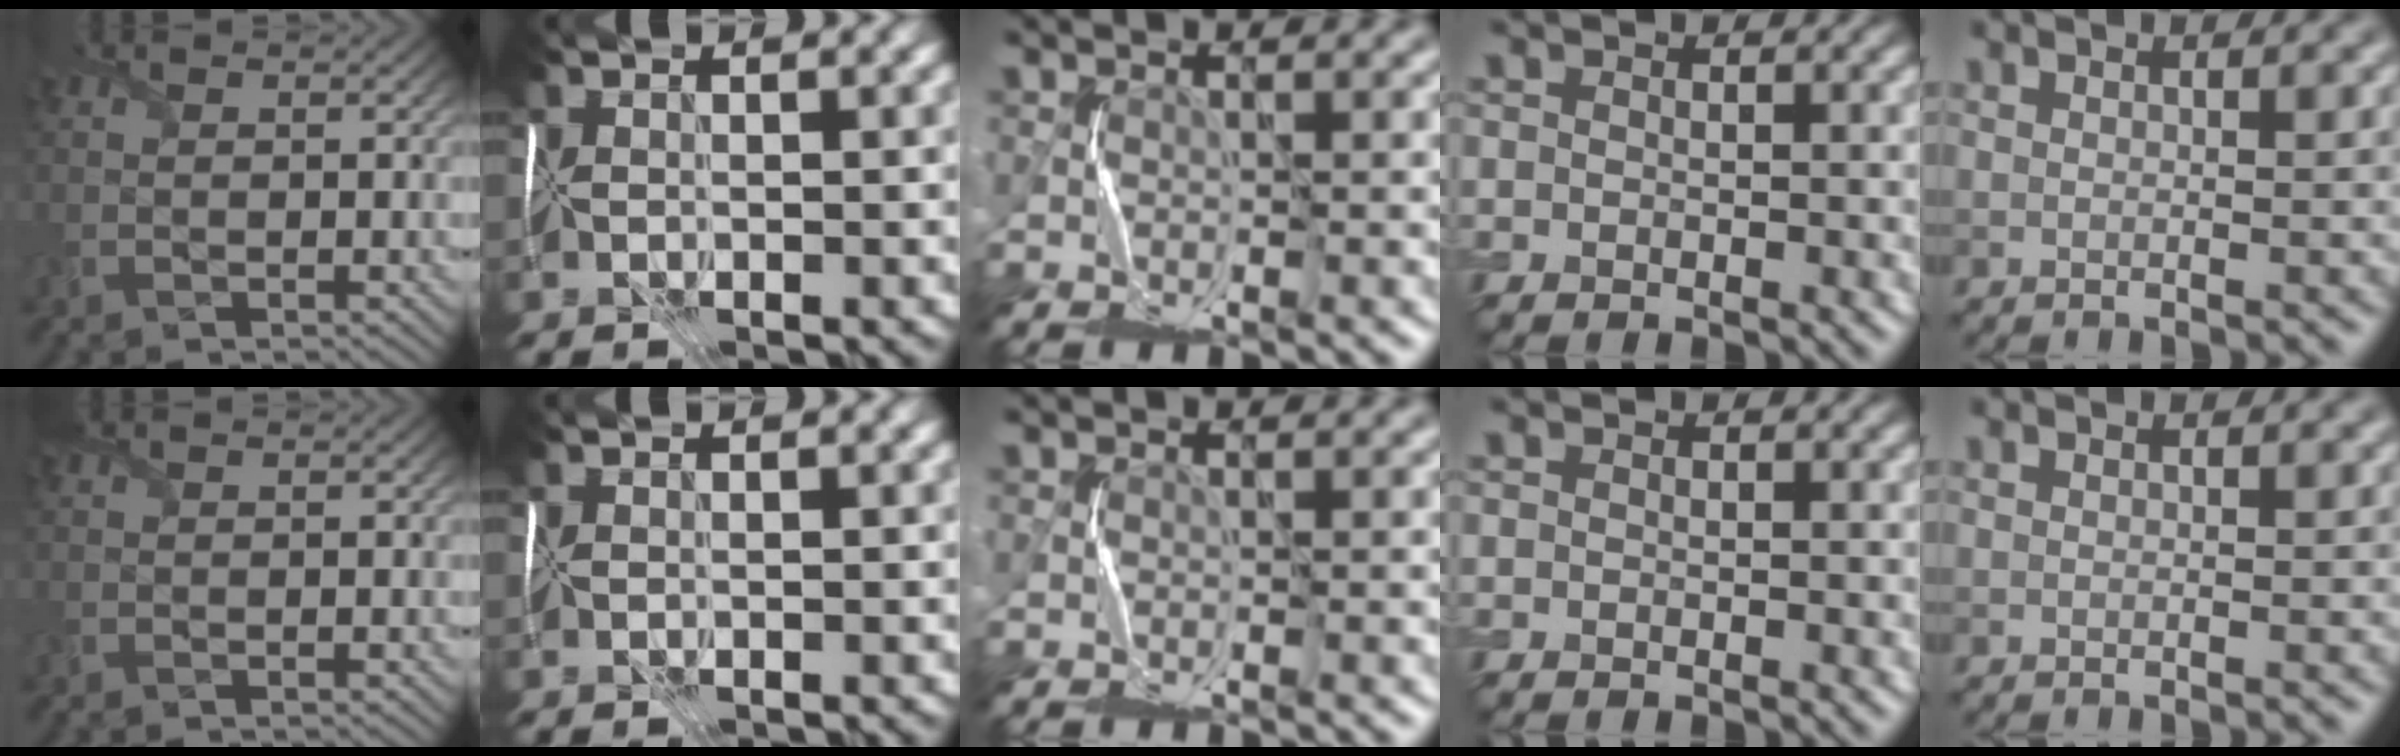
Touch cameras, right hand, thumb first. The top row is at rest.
{}